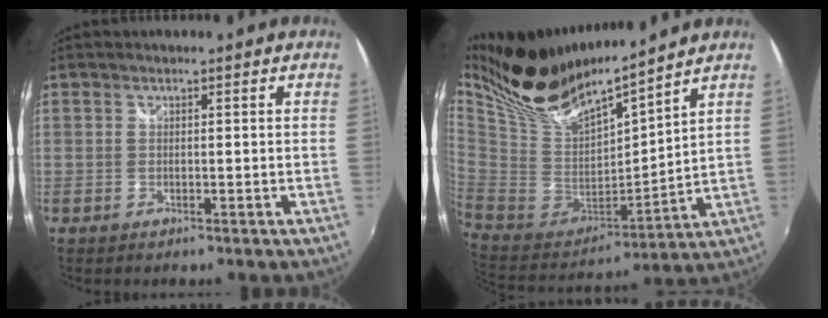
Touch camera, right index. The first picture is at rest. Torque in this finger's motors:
{"motor_torque": [-0.43, 1.33, 0.11, 0.06]}